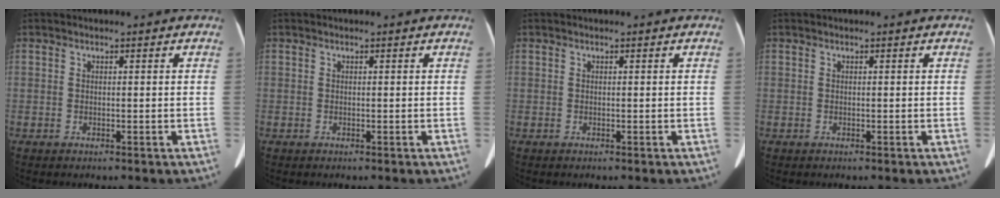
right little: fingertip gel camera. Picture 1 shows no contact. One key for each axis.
{"total": 0.0}
{"total": 0.0}
{"total": 0.0}